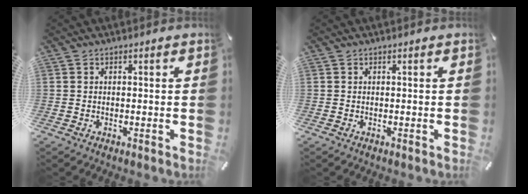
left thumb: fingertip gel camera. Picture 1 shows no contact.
{"total": 0.0}